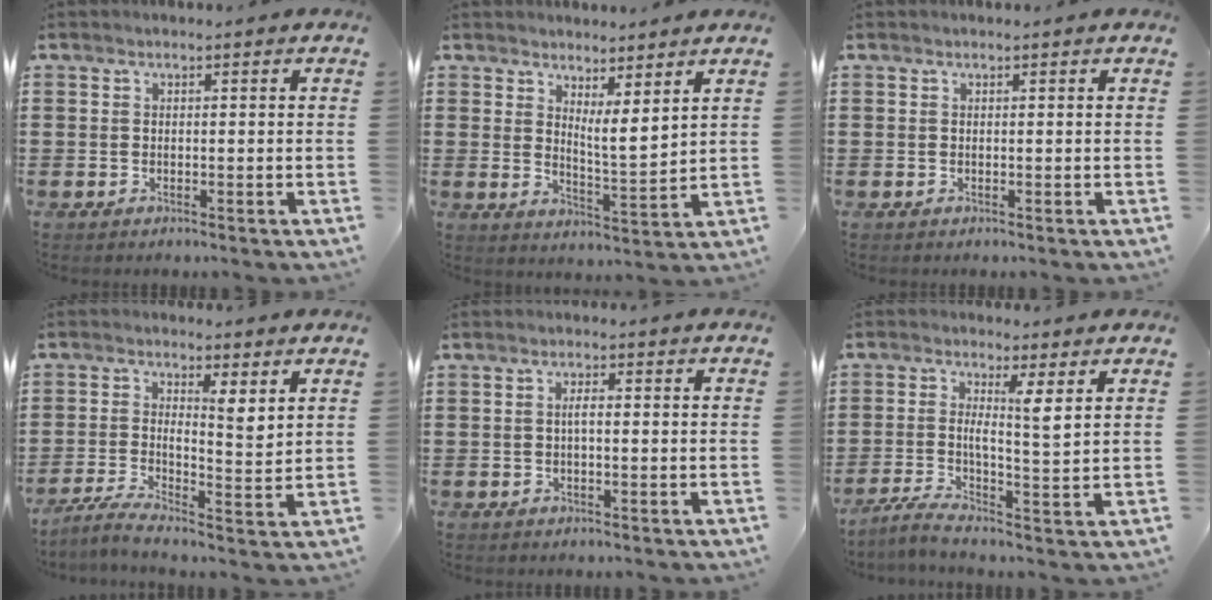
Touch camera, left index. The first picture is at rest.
{"total": 4.4, "force": [3.8, 0.7, 2.1], "torque": [-0.038, -0.027, 0.062]}
{"total": 0.0}
{"total": 3.5, "force": [1.6, 0.3, 3.1], "torque": [-0.055, -0.026, 0.018]}
{"total": 1.6, "force": [0.0, 0.4, 1.6], "torque": [-0.030, 0.002, -0.001]}
{"total": 4.7, "force": [2.0, -0.1, 4.2], "torque": [-0.086, -0.018, 0.028]}